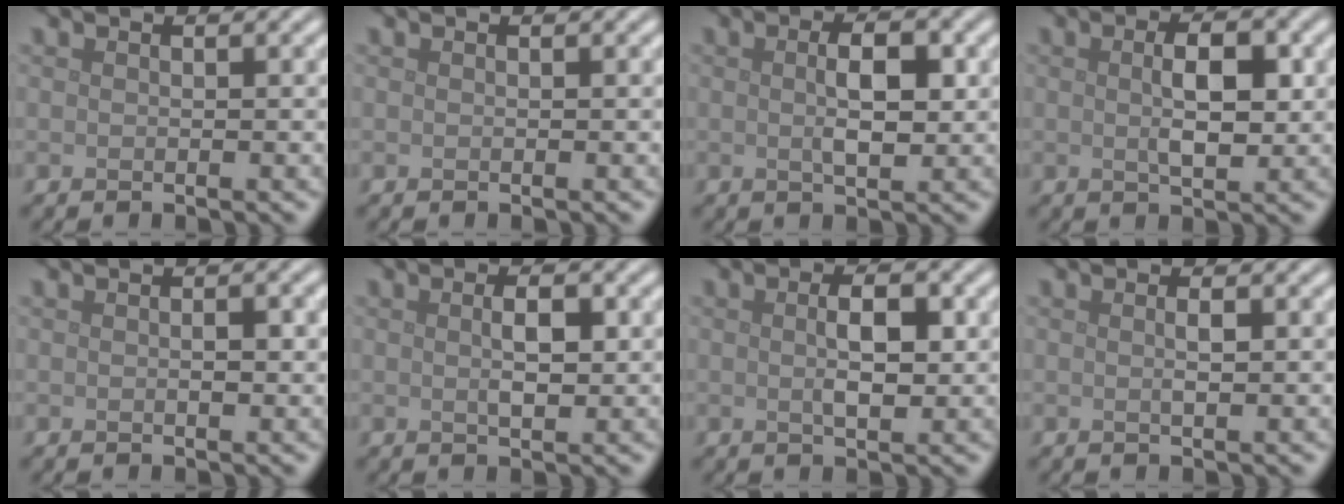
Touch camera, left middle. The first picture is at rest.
{"total": 0.0}
{"total": 3.5, "force": [0.3, 1.4, 3.2], "torque": [-0.059, 0.000, 0.004]}
{"total": 3.8, "force": [0.4, 1.7, 3.4], "torque": [-0.064, -0.001, 0.007]}
{"total": 1.3, "force": [0.0, 0.6, 1.1], "torque": [-0.016, -0.001, 0.000]}
{"total": 2.4, "force": [0.3, 0.9, 2.1], "torque": [-0.040, 0.001, 0.005]}
{"total": 3.1, "force": [0.3, 1.3, 2.8], "torque": [-0.051, 0.000, 0.004]}
{"total": 1.0, "force": [0.1, 0.2, 1.0], "torque": [-0.020, 0.001, 0.001]}